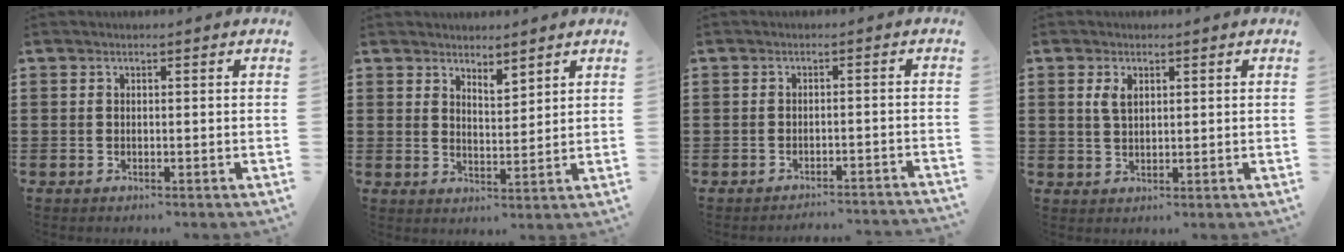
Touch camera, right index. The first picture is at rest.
{"total": 3.1, "force": [3.0, 0.6, 0.0], "torque": [-0.008, -0.003, 0.058]}
{"total": 2.2, "force": [-2.2, -0.1, 0.1], "torque": [-0.006, 0.000, -0.047]}
{"total": 2.5, "force": [1.0, 1.3, 1.9], "torque": [-0.043, 0.005, 0.017]}